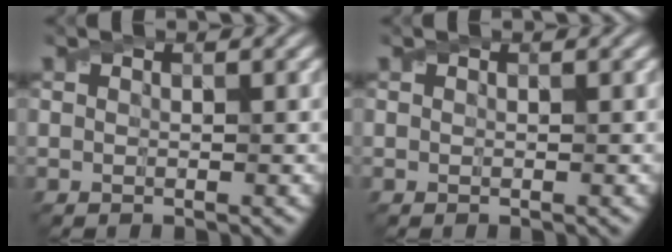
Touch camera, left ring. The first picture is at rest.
{"total": 0.0}